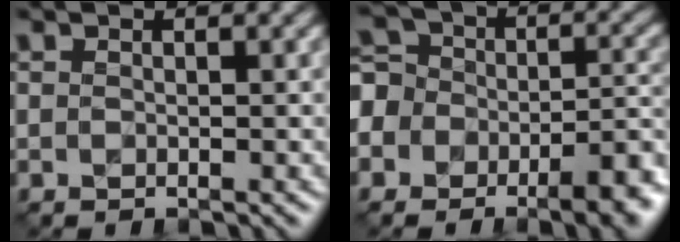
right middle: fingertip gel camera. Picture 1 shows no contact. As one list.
[{"total": 12.7, "force": [-7.4, 9.1, 4.9], "torque": [-0.080, -0.019, -0.135]}]